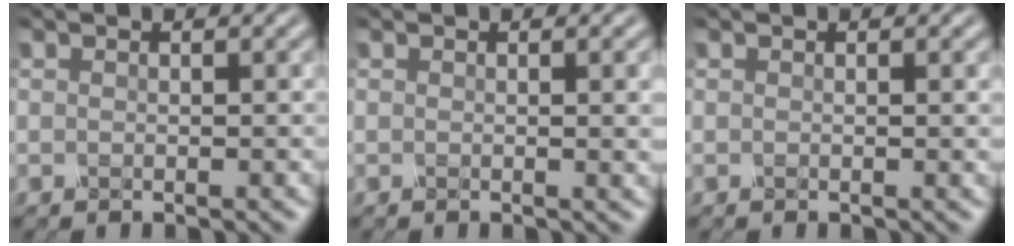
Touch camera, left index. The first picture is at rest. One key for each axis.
{"total": 2.3, "fx": 0.3, "fy": 0.7, "fz": 2.2, "tx": -0.019, "ty": 0.002, "tz": -0.001}
{"total": 0.6, "fx": 0.1, "fy": 0.1, "fz": 0.6, "tx": -0.004, "ty": 0.001, "tz": -0.001}